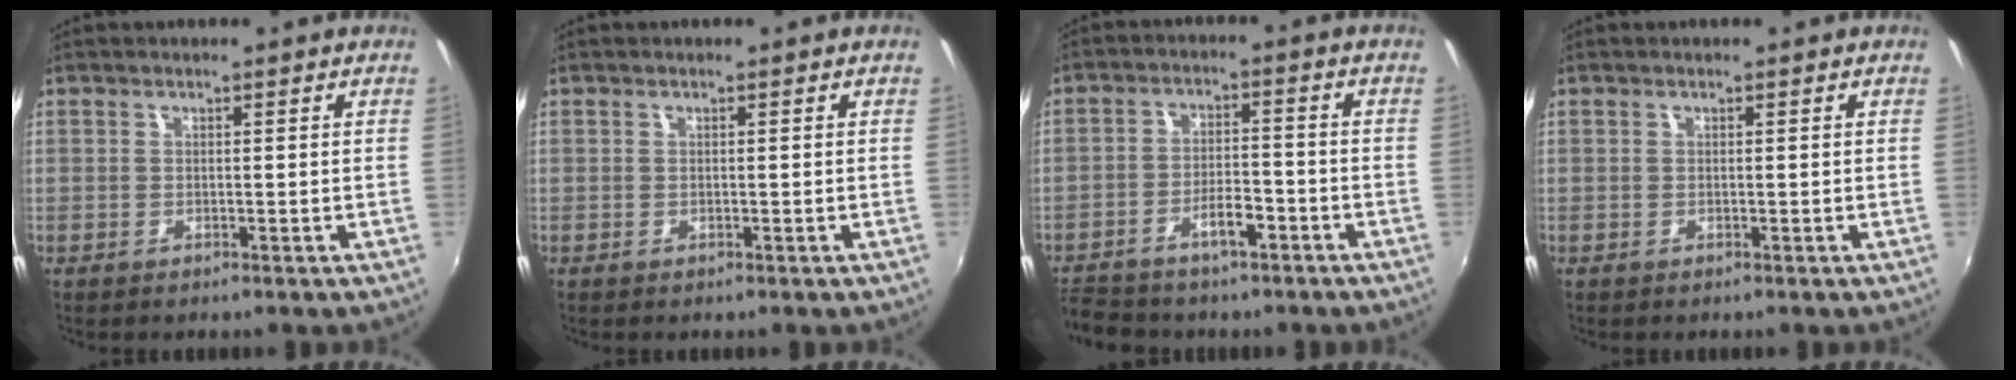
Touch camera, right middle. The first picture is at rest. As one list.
[{"total": 0.0}, {"total": 7.9, "force": [-6.0, 3.2, 4.0], "torque": [-0.088, 0.009, -0.104]}, {"total": 0.0}]